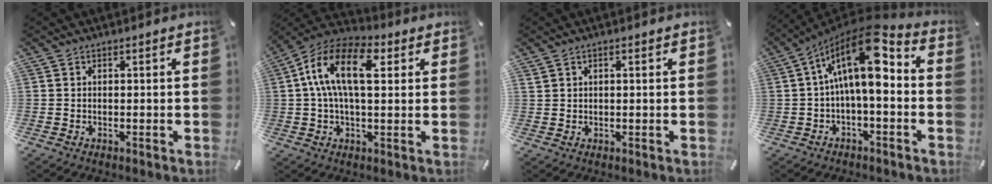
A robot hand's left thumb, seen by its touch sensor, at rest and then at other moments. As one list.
[{"total": 14.3, "force": [3.3, 7.7, 11.6], "torque": [-0.230, 0.005, 0.055]}, {"total": 1.0, "force": [0.5, 0.7, 0.5], "torque": [-0.012, 0.003, 0.008]}, {"total": 16.4, "force": [3.3, 6.8, 14.5], "torque": [-0.260, -0.015, 0.050]}]